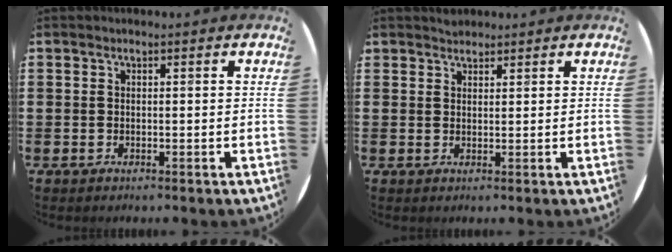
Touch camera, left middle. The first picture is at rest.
{"total": 1.4, "force": [1.4, 0.4, -0.1], "torque": [0.008, 0.000, 0.025]}